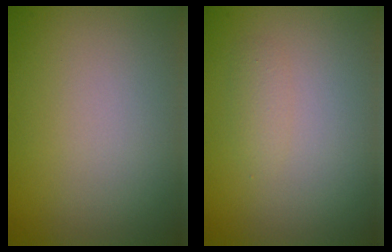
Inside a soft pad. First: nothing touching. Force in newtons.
{"total": 1.0, "press": 1.0, "slide": 0.1}